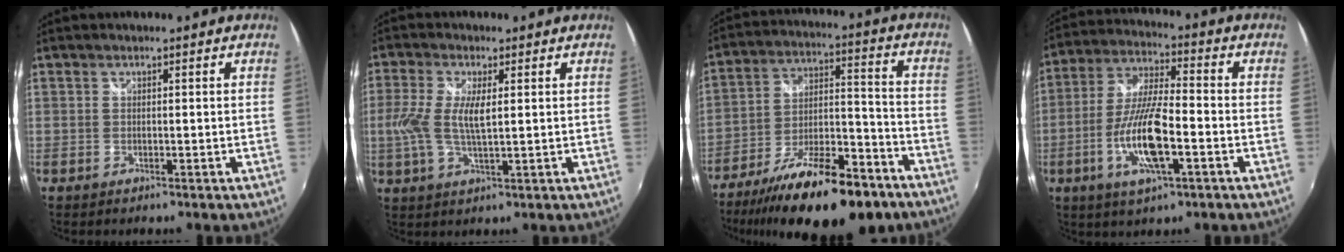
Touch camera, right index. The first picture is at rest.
{"total": 7.6, "force": [0.3, 2.2, 7.3], "torque": [-0.157, -0.003, 0.003]}
{"total": 24.4, "force": [-17.4, 8.1, 15.1], "torque": [-0.268, -0.020, -0.260]}
{"total": 13.6, "force": [-4.6, 3.5, 12.3], "torque": [-0.256, -0.007, -0.087]}